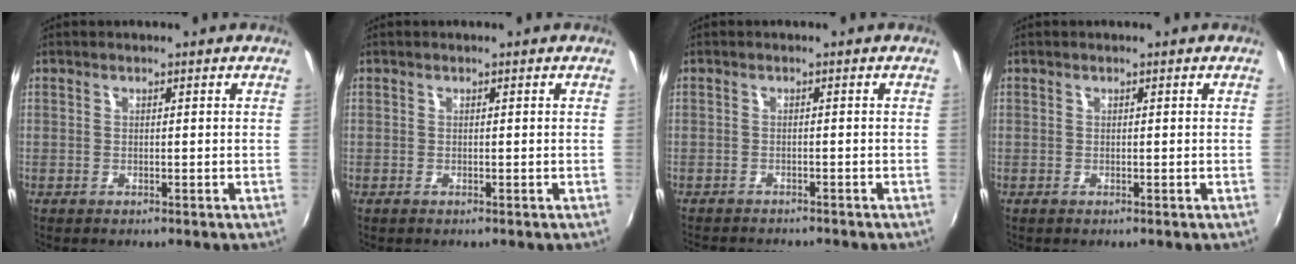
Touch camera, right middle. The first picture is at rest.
{"total": 0.0}
{"total": 5.3, "force": [-5.0, 1.0, 1.6], "torque": [-0.044, -0.018, -0.076]}
{"total": 0.0}